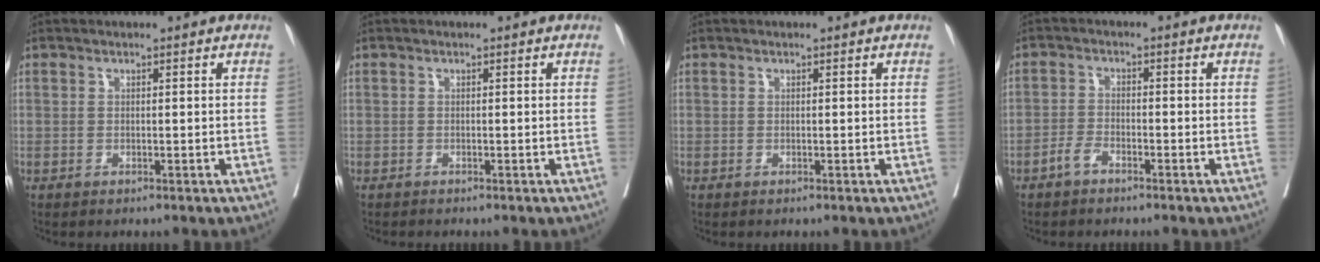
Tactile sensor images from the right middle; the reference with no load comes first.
{"total": 0.0}
{"total": 0.0}
{"total": 2.4, "force": [-1.8, 0.9, 1.3], "torque": [-0.028, 0.002, -0.035]}